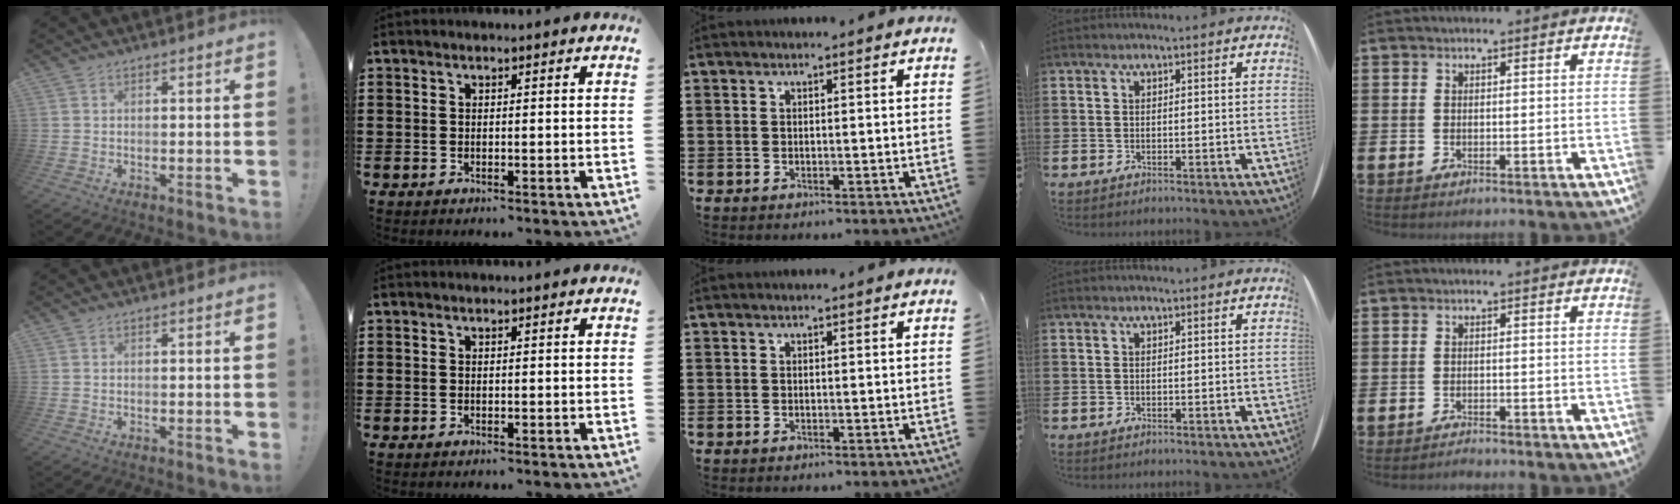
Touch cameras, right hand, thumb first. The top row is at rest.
{"little": {"total": 0.7, "force": [-0.7, 0.0, -0.2], "torque": [0.008, -0.006, -0.016]}}